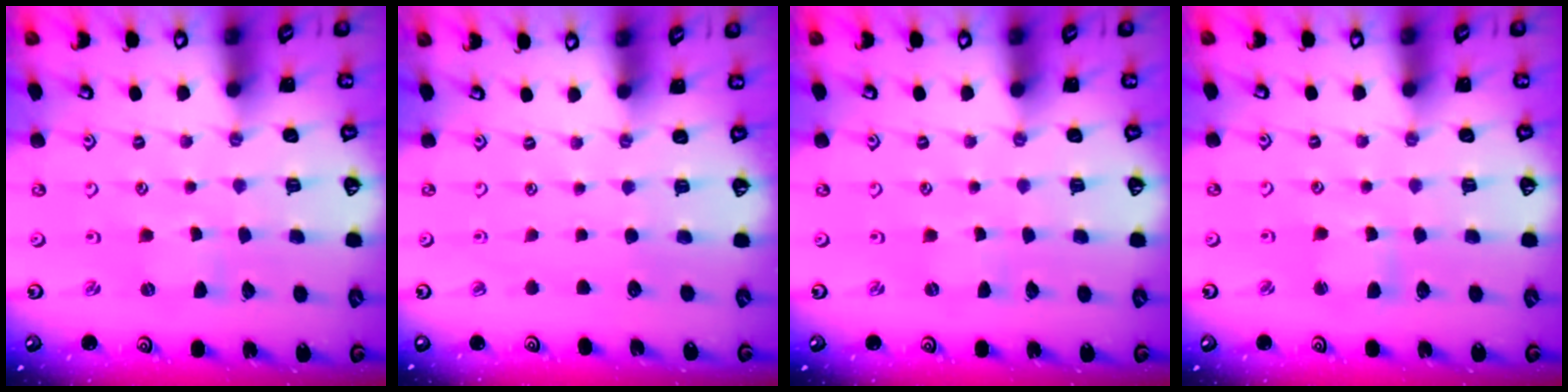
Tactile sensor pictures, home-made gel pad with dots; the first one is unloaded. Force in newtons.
{"total": 0.0}
{"total": 0.0}
{"total": 2.8, "press": 2.8, "slide": 0.3}